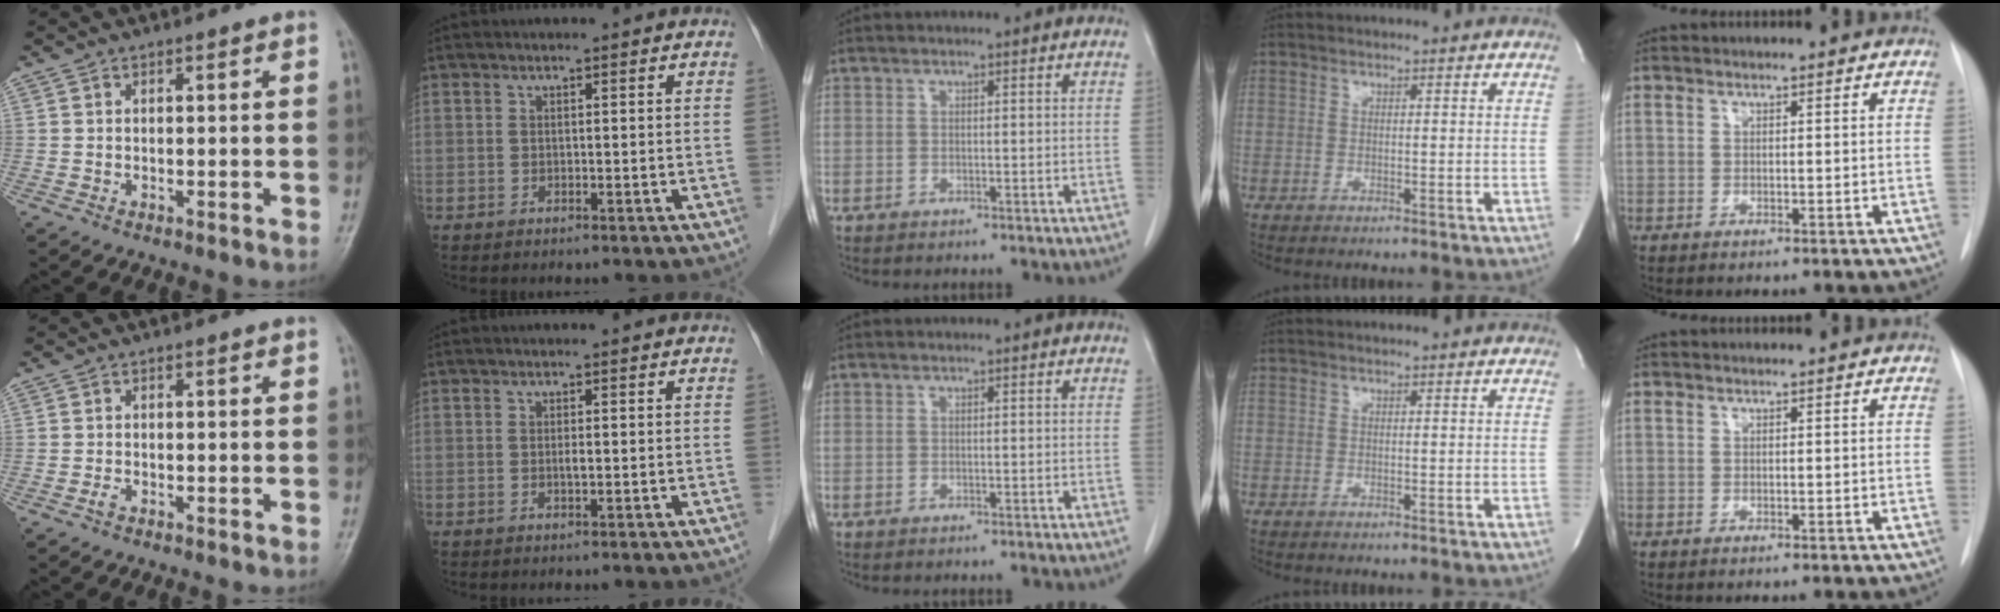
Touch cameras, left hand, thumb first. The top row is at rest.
{"thumb": {"total": 0.9, "force": [-0.6, 0.5, 0.5], "torque": [-0.014, 0.000, -0.013]}, "index": {"total": 0.8, "force": [-0.3, 0.1, 0.8], "torque": [-0.015, -0.005, -0.005]}}